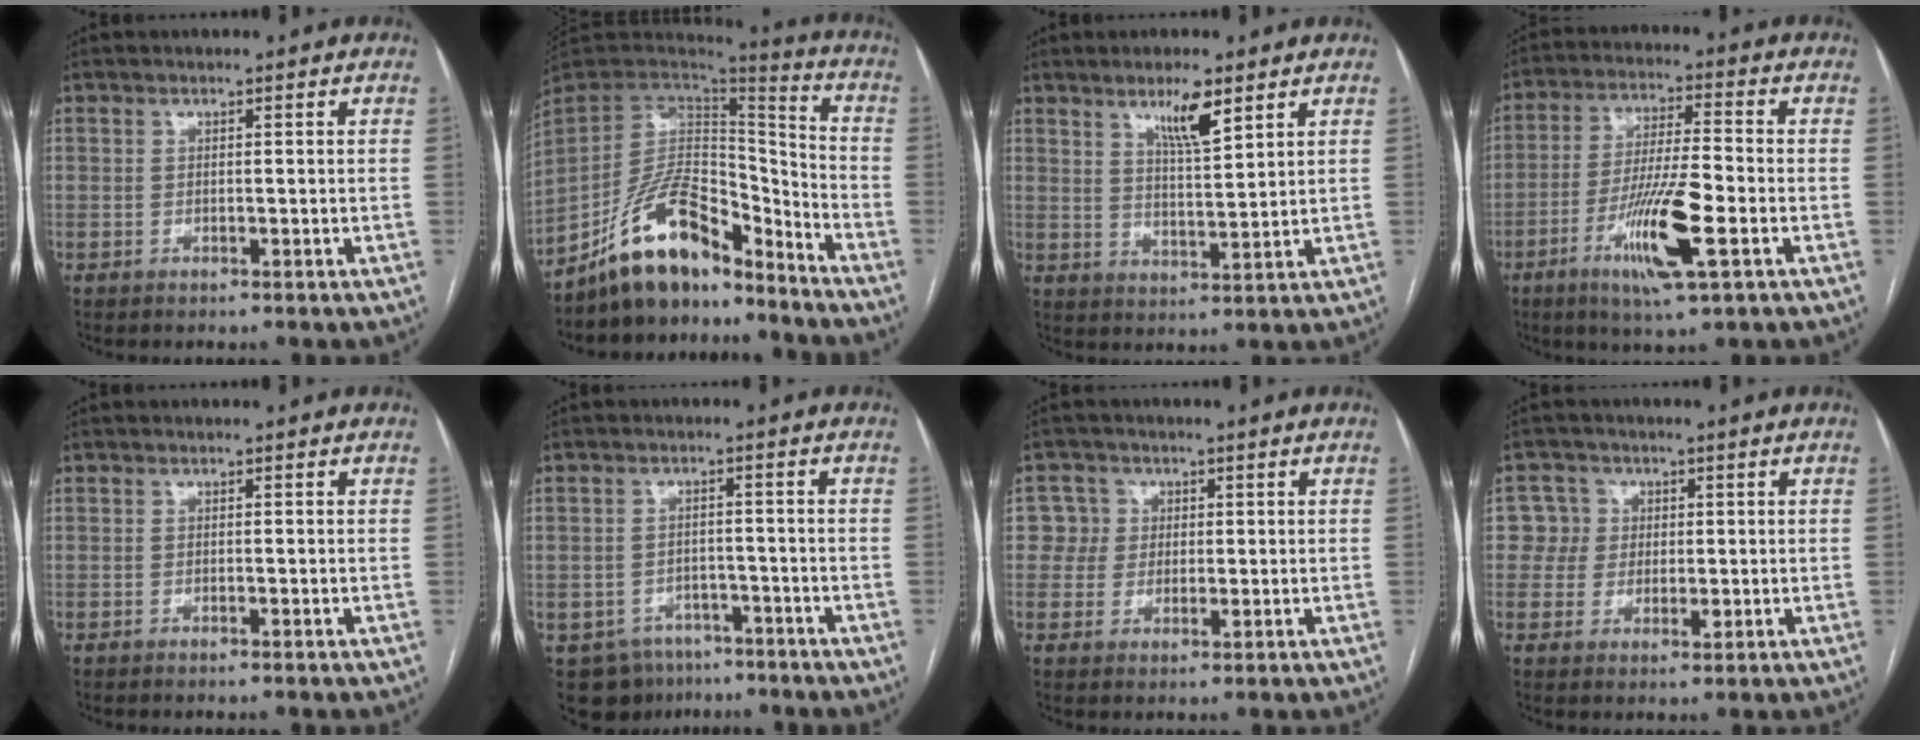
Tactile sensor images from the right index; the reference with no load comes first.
{"total": 15.2, "force": [-12.0, 5.6, 7.5], "torque": [-0.134, 0.043, -0.214]}
{"total": 6.5, "force": [4.2, 1.0, 4.8], "torque": [-0.089, -0.006, 0.075]}
{"total": 11.9, "force": [-4.5, 1.1, 11.0], "torque": [-0.210, -0.014, -0.080]}
{"total": 0.0}
{"total": 8.7, "force": [-5.3, 6.6, 1.9], "torque": [-0.039, 0.008, -0.068]}
{"total": 4.4, "force": [1.0, 4.3, 0.0], "torque": [0.016, 0.009, 0.016]}
{"total": 5.1, "force": [1.0, 5.0, 0.2], "torque": [0.011, 0.011, 0.019]}